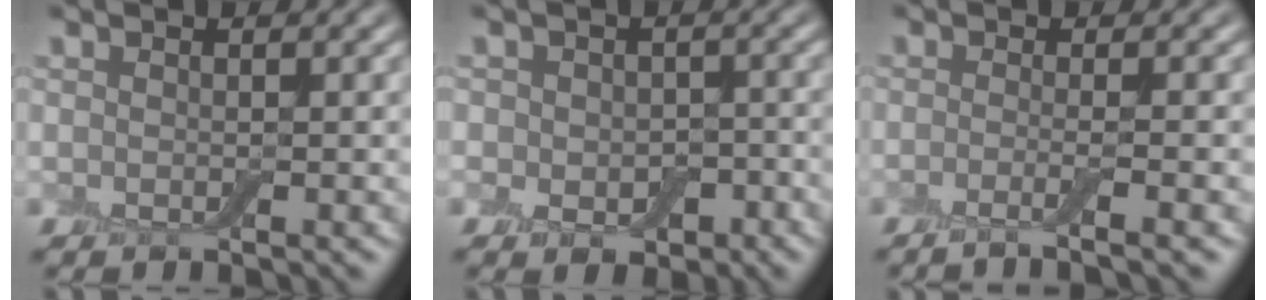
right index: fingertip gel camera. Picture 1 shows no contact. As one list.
[{"total": 3.8, "force": [-0.9, 3.0, 2.1], "torque": [-0.017, -0.007, -0.017]}, {"total": 2.8, "force": [-1.1, 0.7, 2.4], "torque": [-0.024, -0.006, -0.034]}]